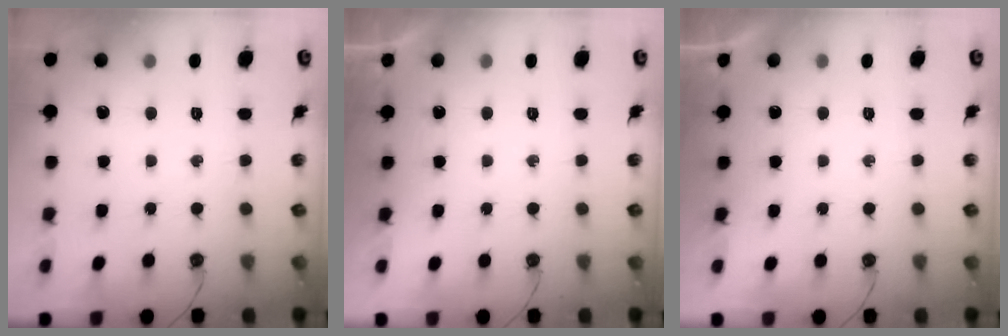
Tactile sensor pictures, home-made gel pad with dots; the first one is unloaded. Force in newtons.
{"total": 0.0}
{"total": 0.0}